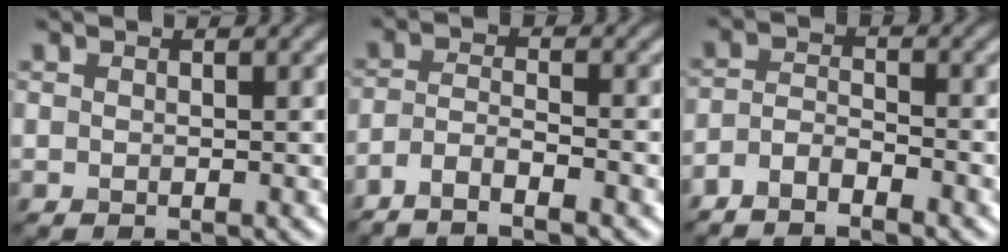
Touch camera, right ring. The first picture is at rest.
{"total": 3.3, "force": [-2.7, 0.5, 1.9], "torque": [-0.035, 0.001, -0.061]}
{"total": 2.8, "force": [-2.3, 0.7, 1.4], "torque": [-0.031, -0.001, -0.052]}